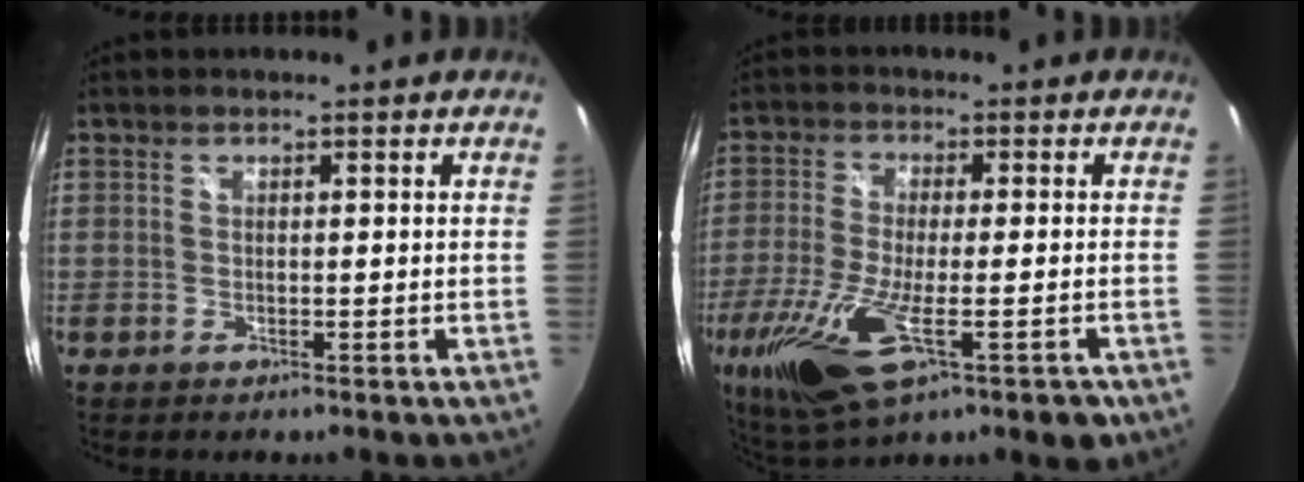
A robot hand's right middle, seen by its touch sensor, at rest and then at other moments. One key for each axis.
{"total": 19.4, "fx": -8.5, "fy": 6.6, "fz": 16.2, "tx": -0.335, "ty": -0.072, "tz": -0.140}